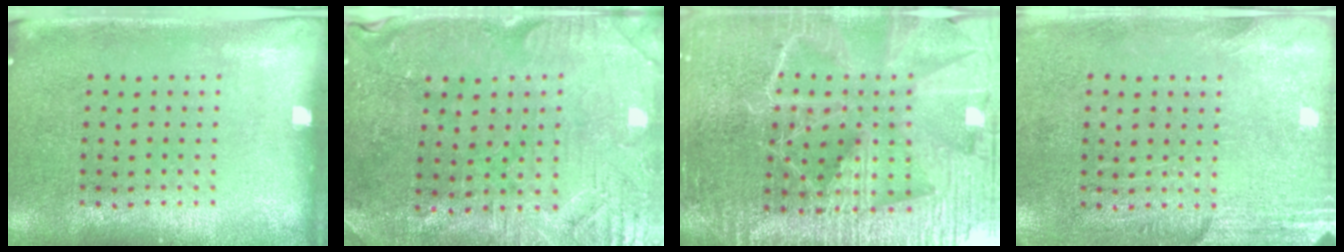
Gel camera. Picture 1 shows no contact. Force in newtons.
{"total": 0.9, "press": 0.8, "slide": 0.4}
{"total": 5.7, "press": 5.1, "slide": 2.6}
{"total": 2.8, "press": 2.4, "slide": 1.4}